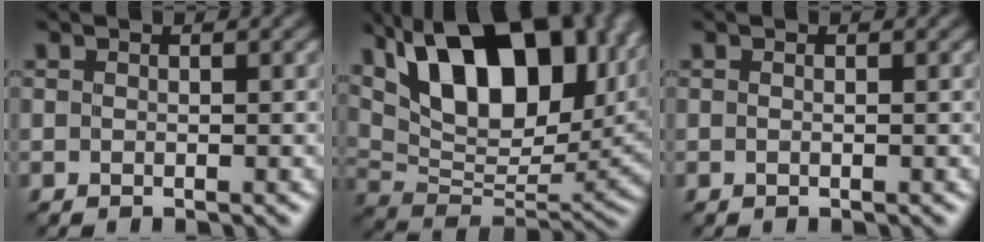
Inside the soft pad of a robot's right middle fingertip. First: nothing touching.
{"total": 16.3, "force": [8.5, 8.2, 11.3], "torque": [-0.195, 0.021, 0.144]}
{"total": 0.0}